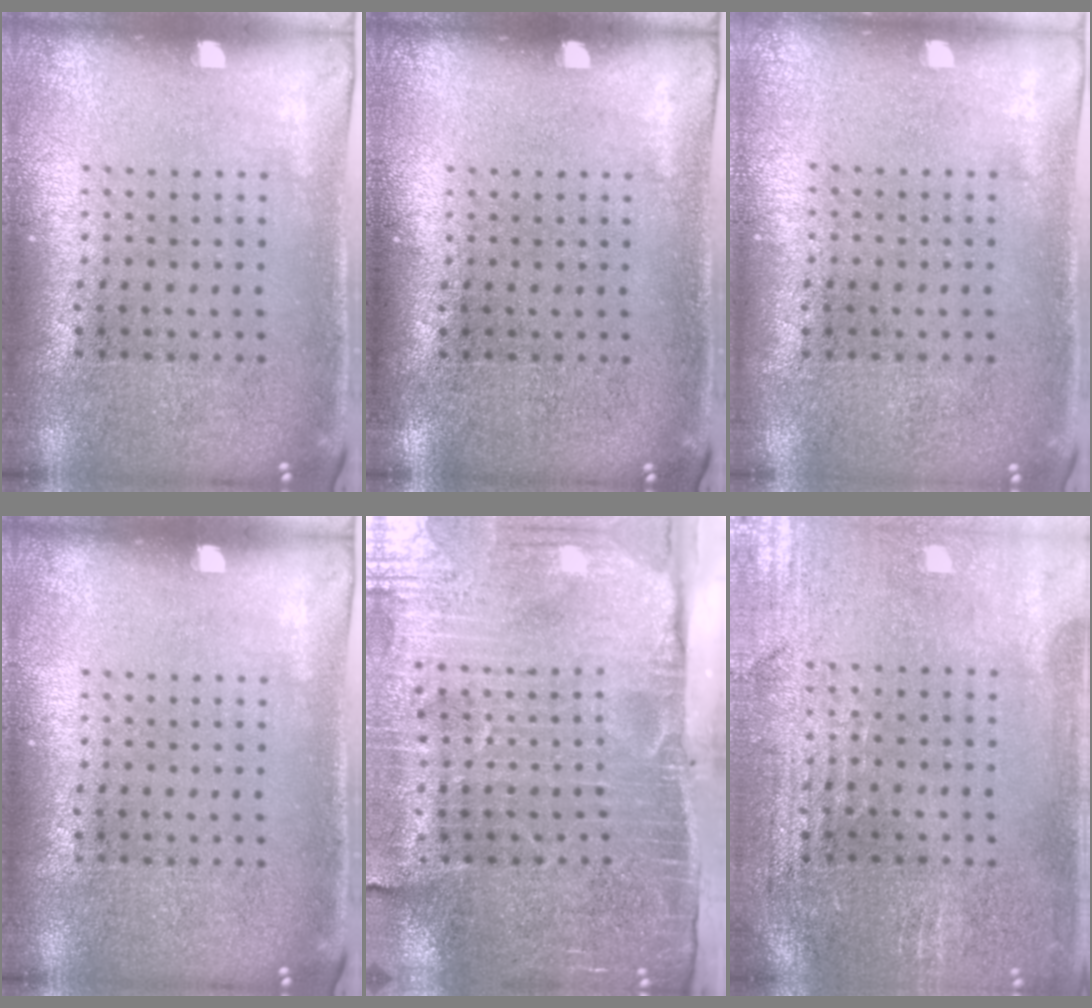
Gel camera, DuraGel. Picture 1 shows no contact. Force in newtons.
{"total": 0.0}
{"total": 0.0}
{"total": 0.0}
{"total": 4.5, "press": 3.9, "slide": 2.4}
{"total": 0.8, "press": 0.7, "slide": 0.5}